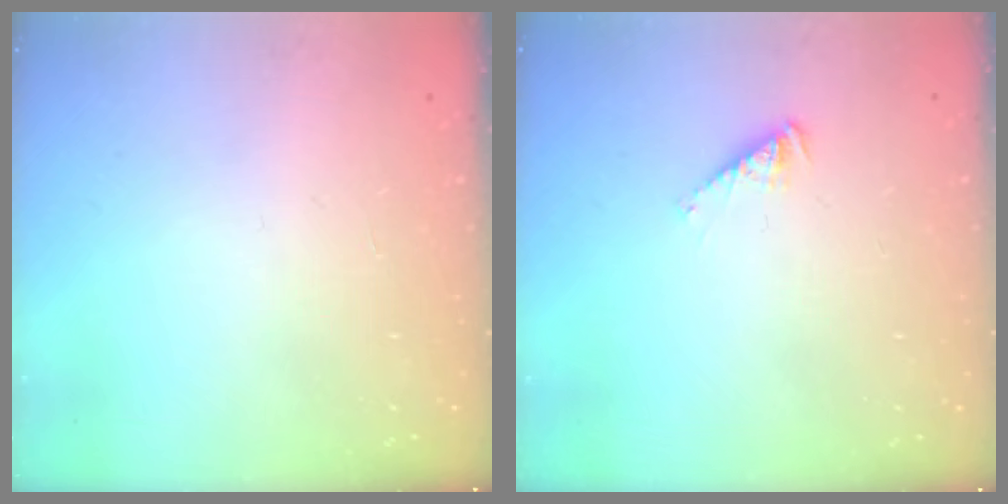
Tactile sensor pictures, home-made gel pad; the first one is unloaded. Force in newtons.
{"total": 1.5, "press": 1.5, "slide": 0.3}